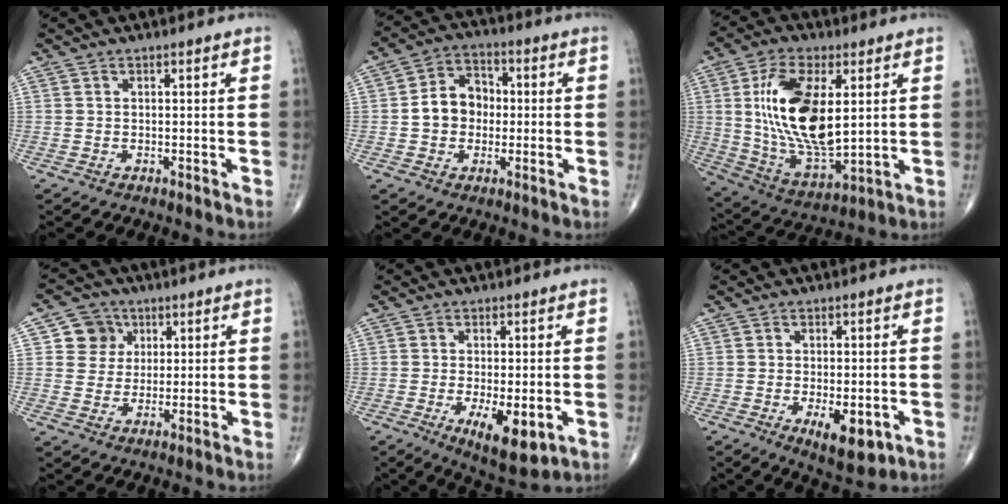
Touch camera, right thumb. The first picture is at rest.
{"total": 8.6, "force": [-0.4, 7.0, 5.0], "torque": [-0.058, 0.025, -0.018]}
{"total": 19.5, "force": [3.4, 9.2, 16.9], "torque": [-0.311, -0.021, 0.072]}
{"total": 6.4, "force": [2.0, 5.9, 1.2], "torque": [0.012, 0.000, 0.031]}
{"total": 9.0, "force": [-2.6, 3.4, 7.9], "torque": [-0.120, -0.018, -0.034]}
{"total": 7.9, "force": [-2.7, 3.4, 6.6], "torque": [-0.091, -0.006, -0.030]}